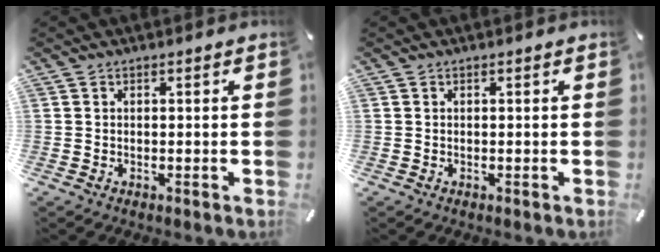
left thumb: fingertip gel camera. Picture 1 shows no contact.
{"total": 0.0}